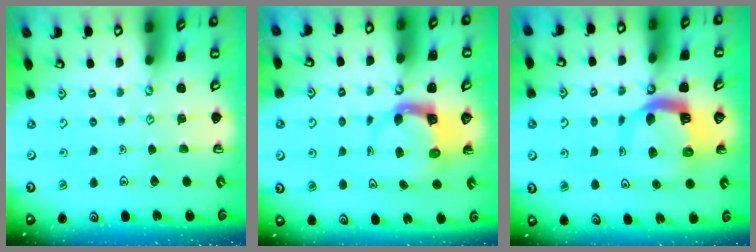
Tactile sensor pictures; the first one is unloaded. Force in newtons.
{"total": 3.6, "press": 3.5, "slide": 0.5}
{"total": 10.4, "press": 10.4, "slide": 1.3}